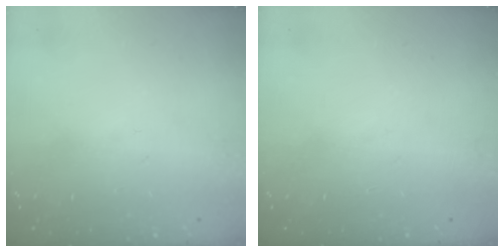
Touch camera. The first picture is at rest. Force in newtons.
{"total": 0.0}